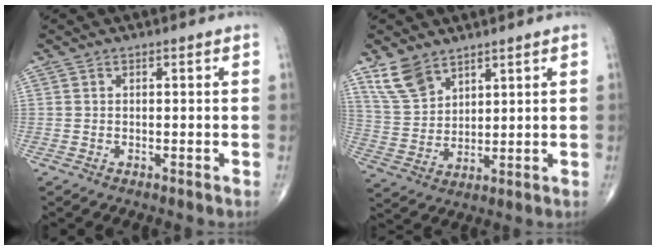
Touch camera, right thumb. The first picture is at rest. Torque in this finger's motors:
{"motor_torque": [-0.59, 0.62, -0.03, 0.04, 0.13]}